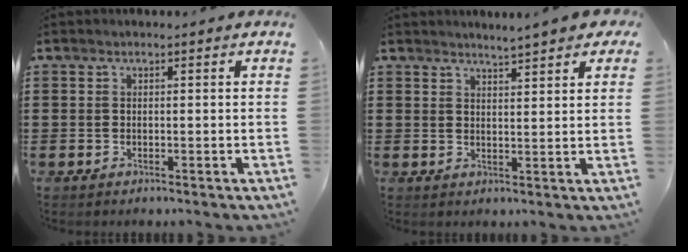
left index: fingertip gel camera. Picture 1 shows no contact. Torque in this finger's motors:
{"motor_torque": [0.72, -0.64, 0.52, 0.10]}